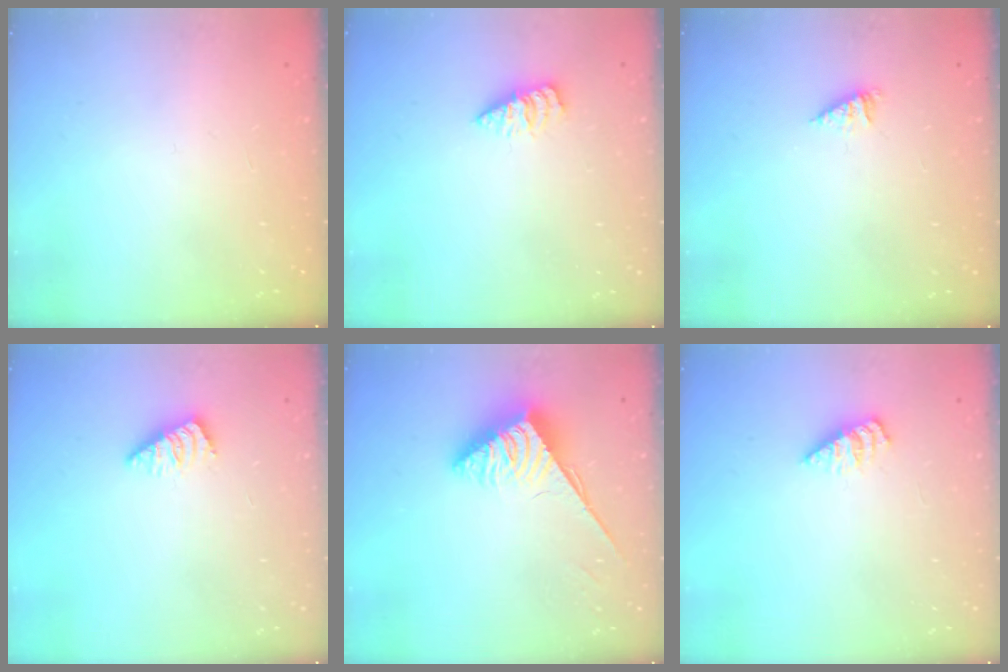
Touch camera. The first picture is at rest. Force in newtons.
{"total": 2.0, "press": 2.0, "slide": 0.4}
{"total": 1.4, "press": 1.4, "slide": 0.2}
{"total": 0.7, "press": 0.7, "slide": 0.2}
{"total": 4.0, "press": 3.9, "slide": 0.6}
{"total": 2.5, "press": 2.5, "slide": 0.3}